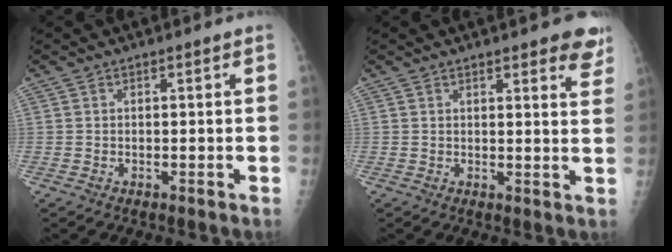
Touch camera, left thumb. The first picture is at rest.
{"total": 6.7, "force": [4.9, 2.1, 4.1], "torque": [-0.022, -0.022, 0.048]}